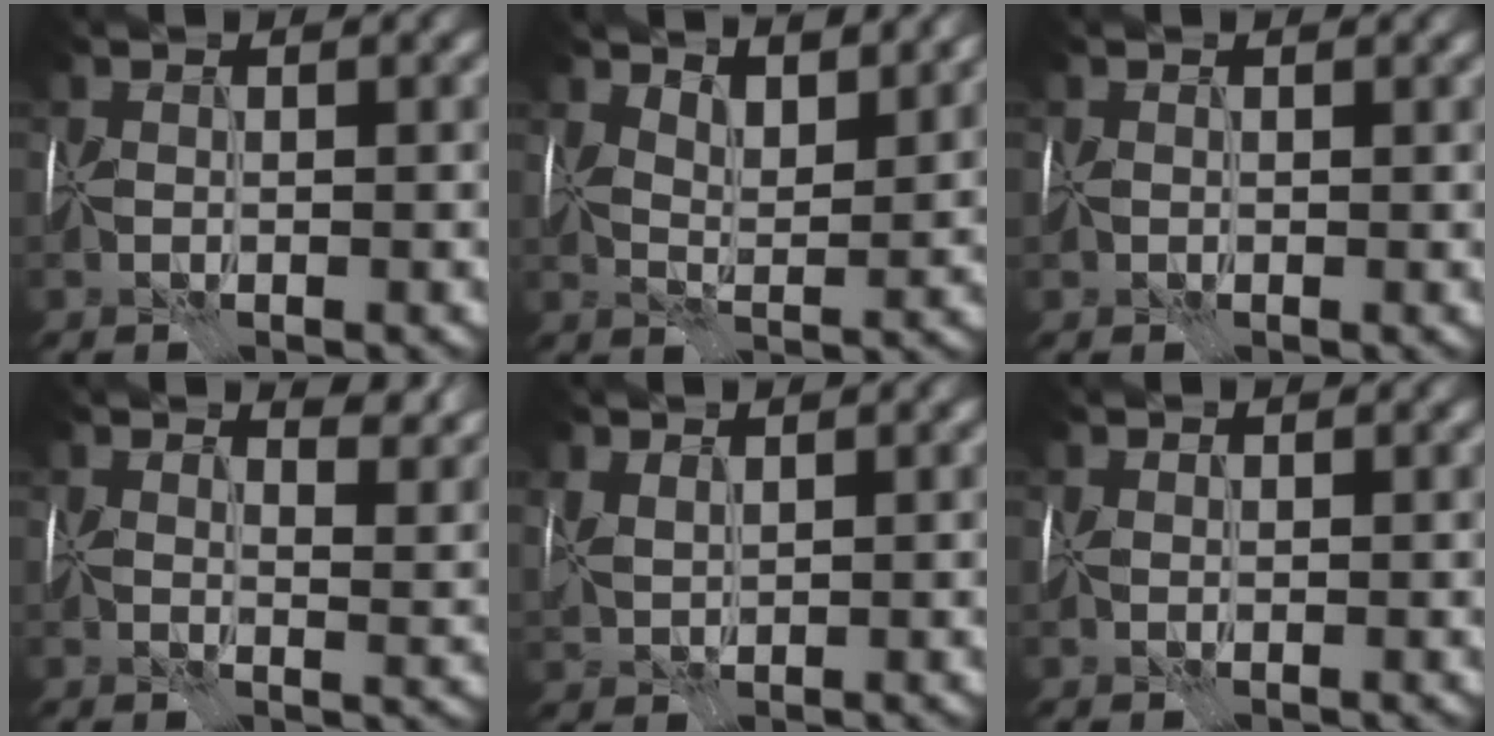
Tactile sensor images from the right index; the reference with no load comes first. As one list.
[{"total": 5.1, "force": [4.0, 1.6, 2.7], "torque": [-0.038, -0.001, 0.051]}, {"total": 0.9, "force": [0.5, 0.7, 0.2], "torque": [-0.007, 0.001, 0.011]}, {"total": 5.8, "force": [4.5, 2.0, 3.1], "torque": [-0.052, 0.001, 0.058]}, {"total": 2.2, "force": [1.3, 1.2, 1.3], "torque": [-0.036, 0.001, 0.031]}, {"total": 0.7, "force": [0.6, 0.4, 0.2], "torque": [-0.007, 0.002, 0.014]}]